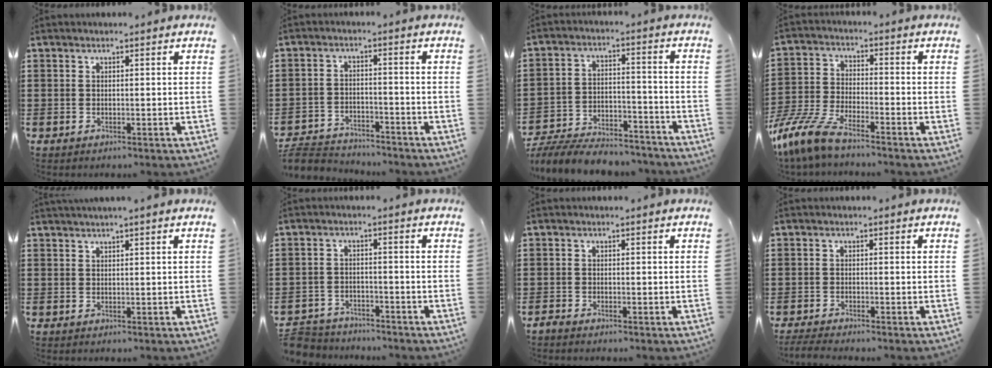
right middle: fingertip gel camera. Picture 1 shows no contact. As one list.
[{"total": 4.4, "force": [-4.3, 0.8, 0.5], "torque": [-0.024, 0.000, -0.093]}, {"total": 8.0, "force": [-7.7, 1.5, 1.7], "torque": [-0.035, 0.016, -0.150]}, {"total": 8.3, "force": [-7.3, 1.2, 3.9], "torque": [-0.116, -0.009, -0.152]}, {"total": 1.0, "force": [0.9, -0.4, 0.4], "torque": [-0.006, -0.003, 0.016]}, {"total": 4.2, "force": [-4.1, 0.8, 0.0], "torque": [-0.019, -0.001, -0.092]}, {"total": 0.9, "force": [-0.9, 0.1, 0.2], "torque": [-0.008, -0.004, -0.017]}, {"total": 1.7, "force": [-1.6, 0.0, 0.6], "torque": [-0.019, -0.004, -0.033]}]